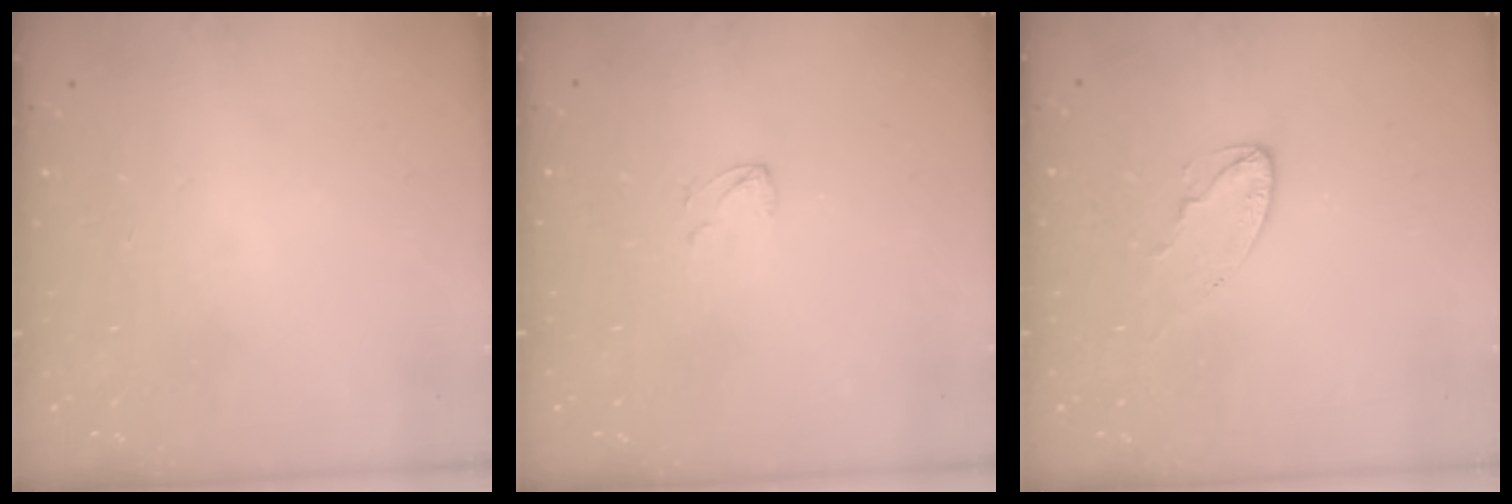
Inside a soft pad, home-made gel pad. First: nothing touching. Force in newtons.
{"total": 2.9, "press": 2.9, "slide": 0.2}
{"total": 5.3, "press": 5.2, "slide": 0.6}